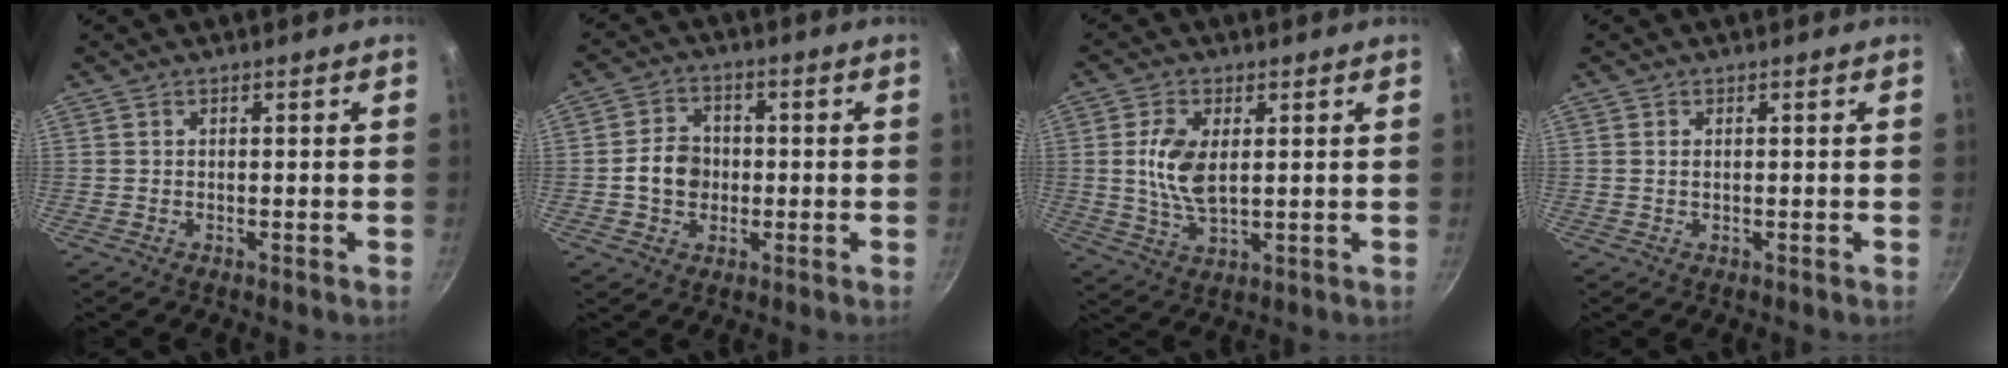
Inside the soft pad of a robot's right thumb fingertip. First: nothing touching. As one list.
[{"total": 6.9, "force": [-0.7, 5.8, 3.7], "torque": [-0.036, 0.015, -0.019]}, {"total": 8.2, "force": [1.4, 4.3, 6.9], "torque": [-0.134, -0.008, 0.028]}, {"total": 0.7, "force": [0.2, 0.3, 0.5], "torque": [-0.010, 0.001, 0.003]}]